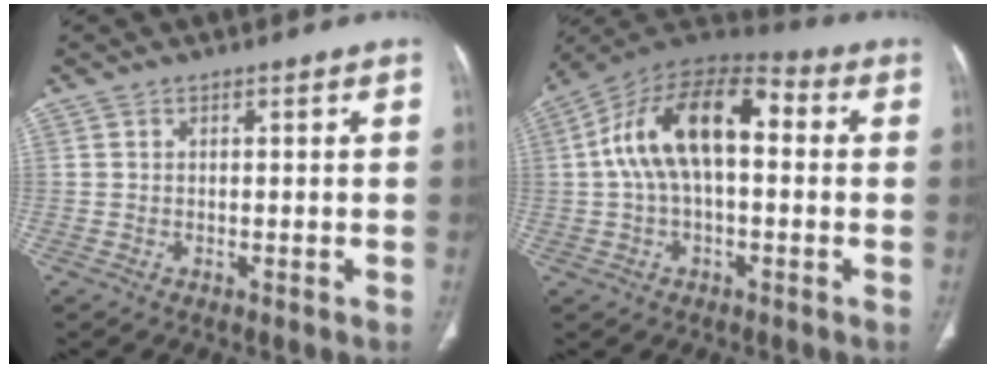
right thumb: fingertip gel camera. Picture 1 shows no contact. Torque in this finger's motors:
{"motor_torque": [2.49, 2.52, 0.98, -0.53, 0.27]}